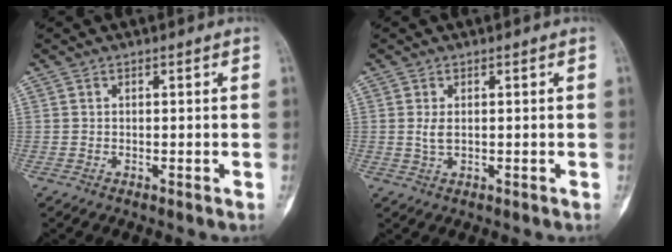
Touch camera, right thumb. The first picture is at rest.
{"total": 1.9, "force": [0.2, 1.0, 1.6], "torque": [-0.036, -0.001, 0.007]}